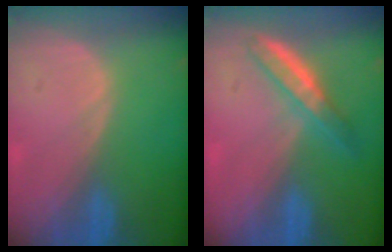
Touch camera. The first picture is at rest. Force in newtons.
{"total": 4.9, "press": 4.5, "slide": 1.9}